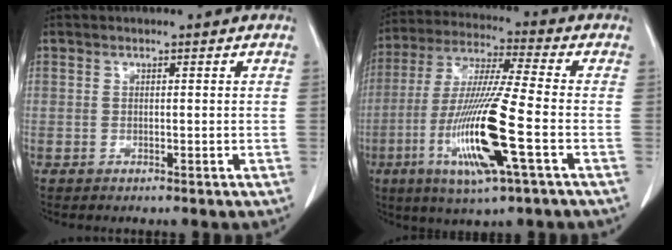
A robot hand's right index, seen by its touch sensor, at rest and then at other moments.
{"total": 15.1, "force": [-4.9, 0.2, 14.3], "torque": [-0.294, -0.022, -0.092]}